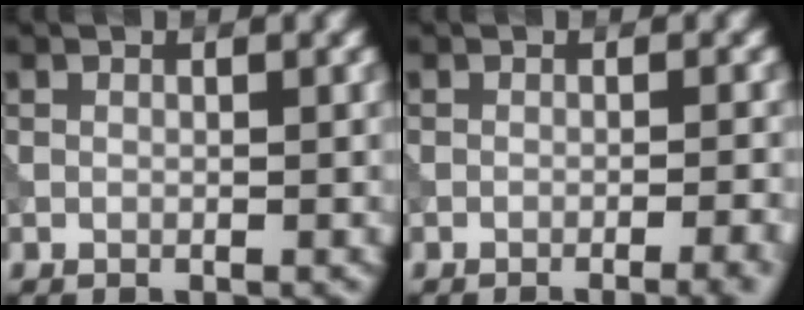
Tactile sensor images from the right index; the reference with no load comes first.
{"total": 3.7, "force": [-2.2, 1.0, 2.8], "torque": [-0.026, 0.010, -0.031]}